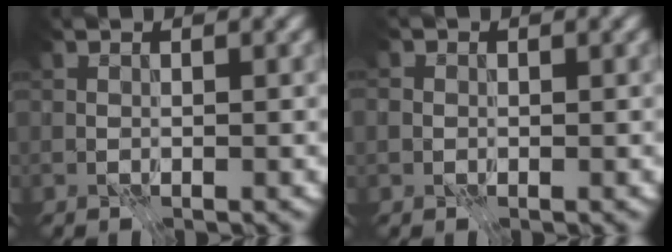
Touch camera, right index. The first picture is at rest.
{"total": 0.7, "force": [-0.1, 0.7, 0.1], "torque": [0.000, 0.001, -0.003]}